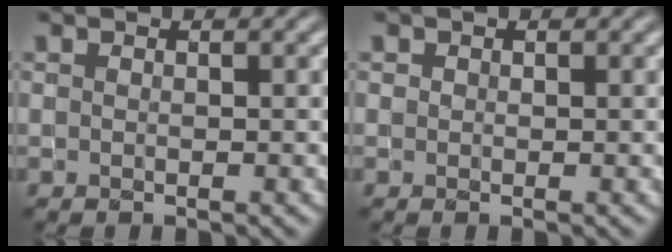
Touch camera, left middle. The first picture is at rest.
{"total": 0.0}